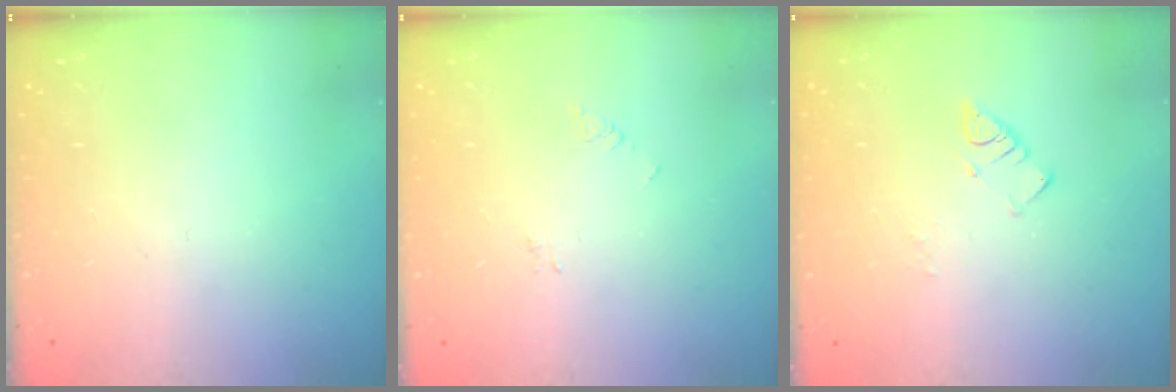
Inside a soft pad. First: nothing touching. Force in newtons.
{"total": 2.9, "press": 2.9, "slide": 0.3}
{"total": 3.7, "press": 3.7, "slide": 0.5}